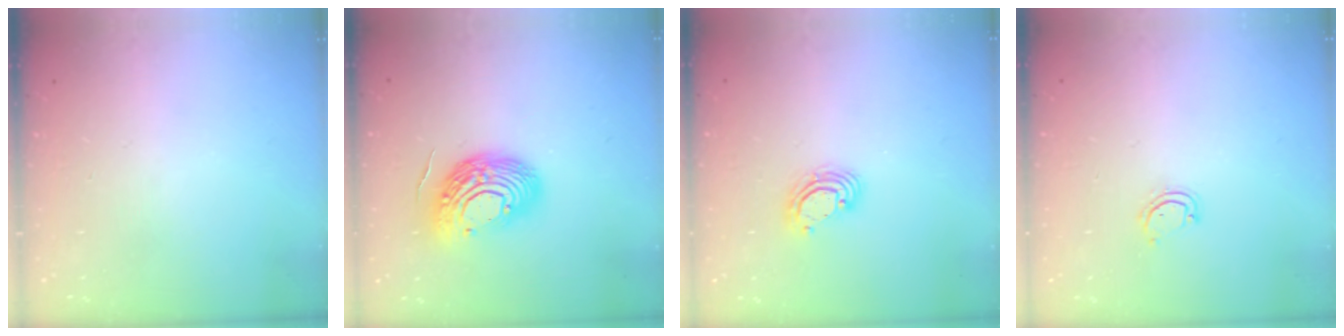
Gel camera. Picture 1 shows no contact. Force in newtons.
{"total": 13.9, "press": 13.8, "slide": 1.6}
{"total": 6.1, "press": 6.1, "slide": 0.5}
{"total": 3.3, "press": 3.3, "slide": 0.2}